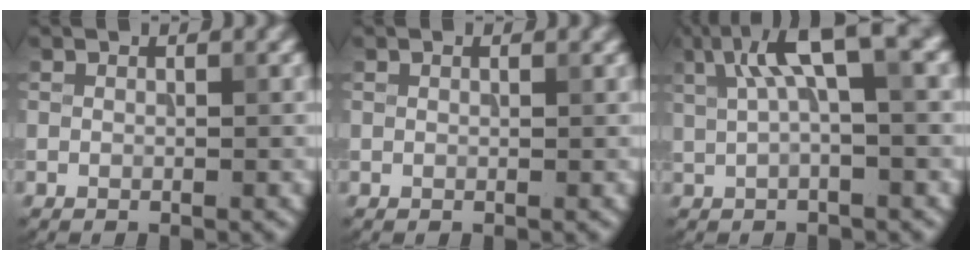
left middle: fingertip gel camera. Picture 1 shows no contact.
{"total": 0.0}
{"total": 6.5, "force": [2.4, 1.7, 5.8], "torque": [-0.100, 0.013, 0.039]}